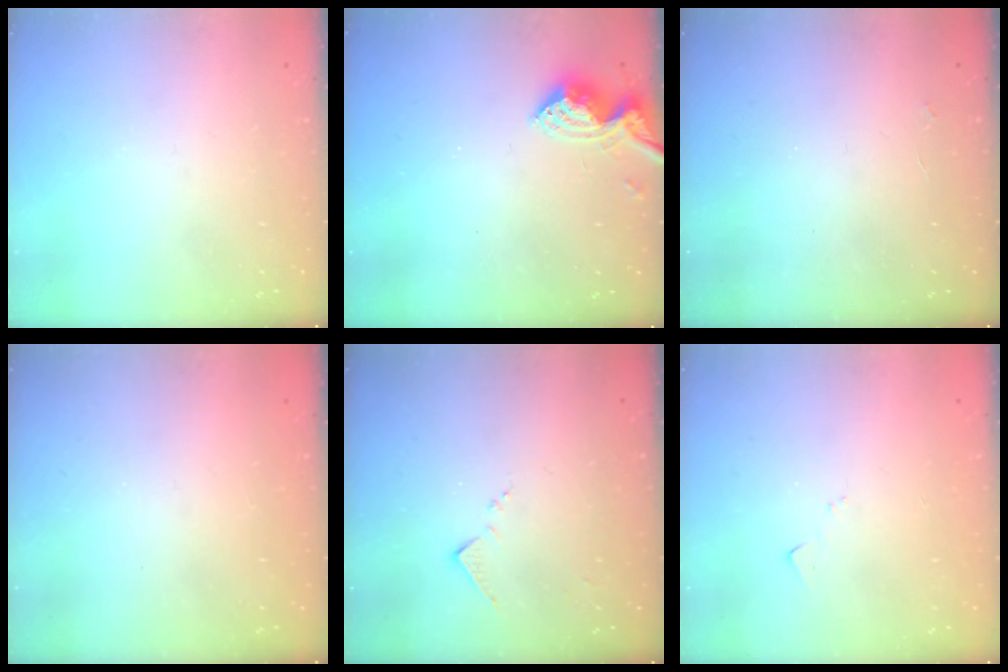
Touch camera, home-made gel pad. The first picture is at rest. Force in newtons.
{"total": 9.2, "press": 9.2, "slide": 0.6}
{"total": 2.0, "press": 2.0, "slide": 0.4}
{"total": 1.1, "press": 1.0, "slide": 0.1}
{"total": 7.1, "press": 7.1, "slide": 0.7}
{"total": 5.3, "press": 5.3, "slide": 0.6}